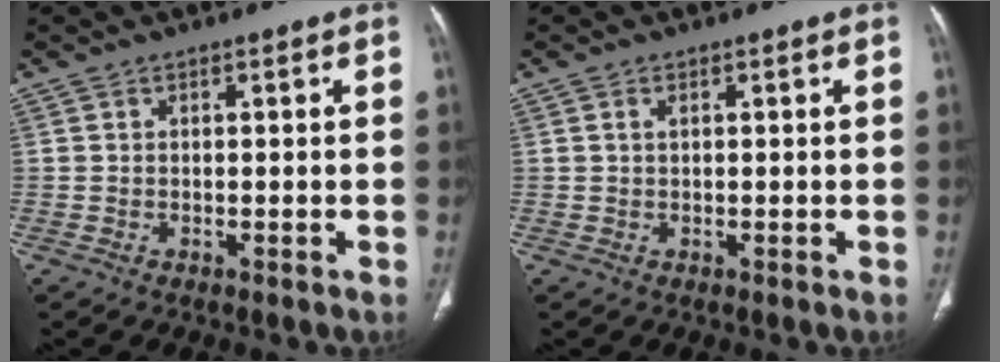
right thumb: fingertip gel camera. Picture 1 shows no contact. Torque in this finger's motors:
{"motor_torque": [-0.33, 0.42, -0.01, 0.13, 0.00]}